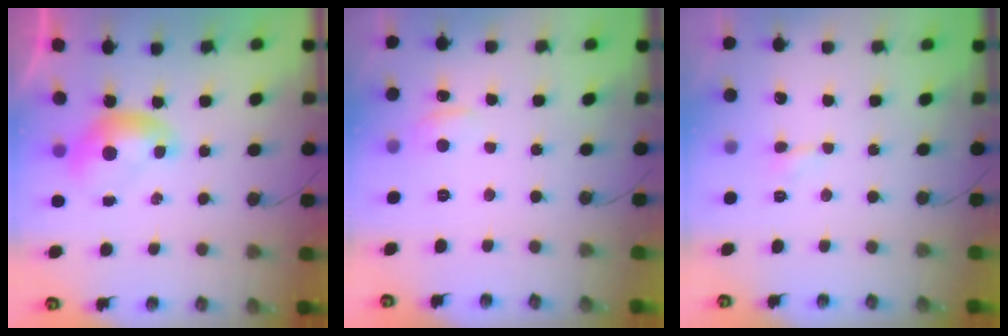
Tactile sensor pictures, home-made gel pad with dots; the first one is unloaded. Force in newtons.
{"total": 0.0}
{"total": 1.3, "press": 1.2, "slide": 0.3}